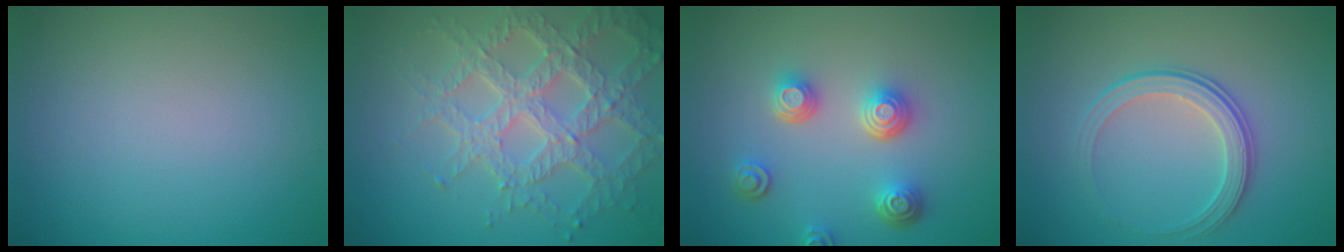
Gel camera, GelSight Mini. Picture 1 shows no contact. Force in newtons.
{"total": 6.8, "press": 5.3, "slide": 4.3}
{"total": 3.9, "press": 3.3, "slide": 2.2}
{"total": 2.8, "press": 2.2, "slide": 1.8}